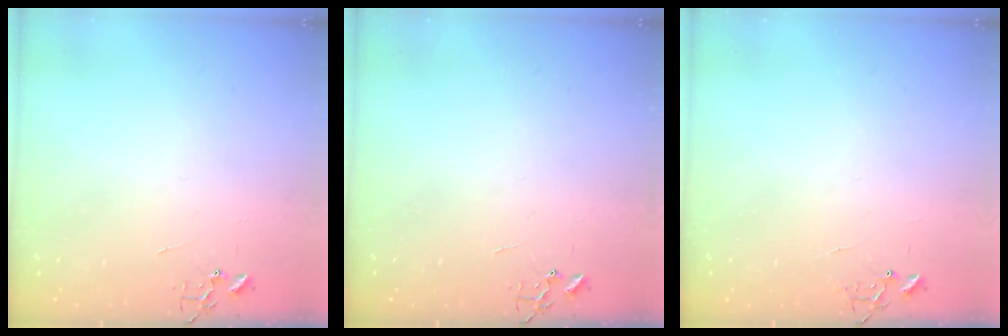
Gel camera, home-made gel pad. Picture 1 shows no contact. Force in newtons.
{"total": 0.0}
{"total": 6.4, "press": 6.4, "slide": 0.6}